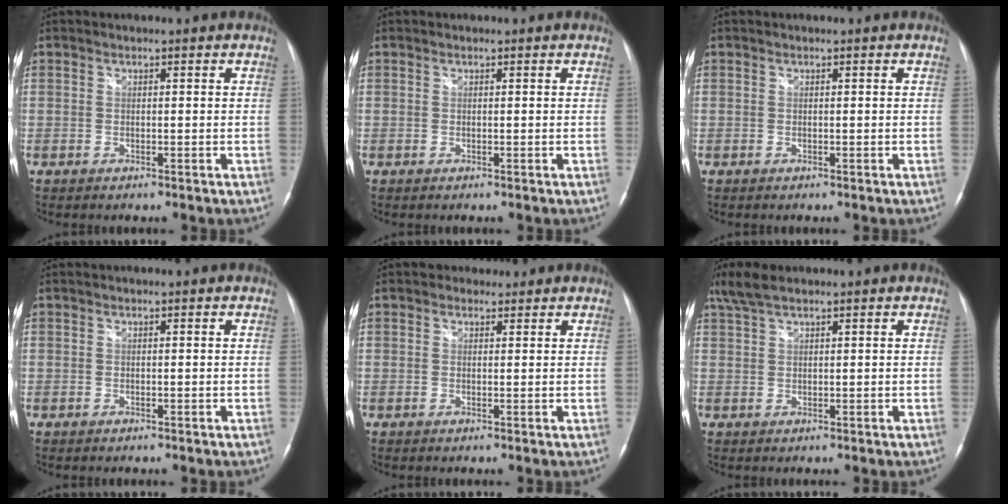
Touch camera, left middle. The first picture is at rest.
{"total": 0.0}
{"total": 0.0}
{"total": 0.0}
{"total": 1.7, "force": [1.4, 0.9, -0.1], "torque": [0.004, 0.008, 0.019]}
{"total": 4.1, "force": [3.2, 0.8, 2.4], "torque": [-0.061, 0.018, 0.070]}